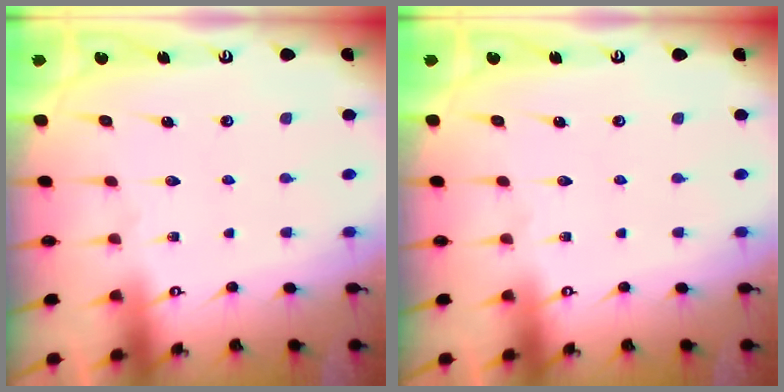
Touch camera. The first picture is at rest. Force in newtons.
{"total": 0.0}